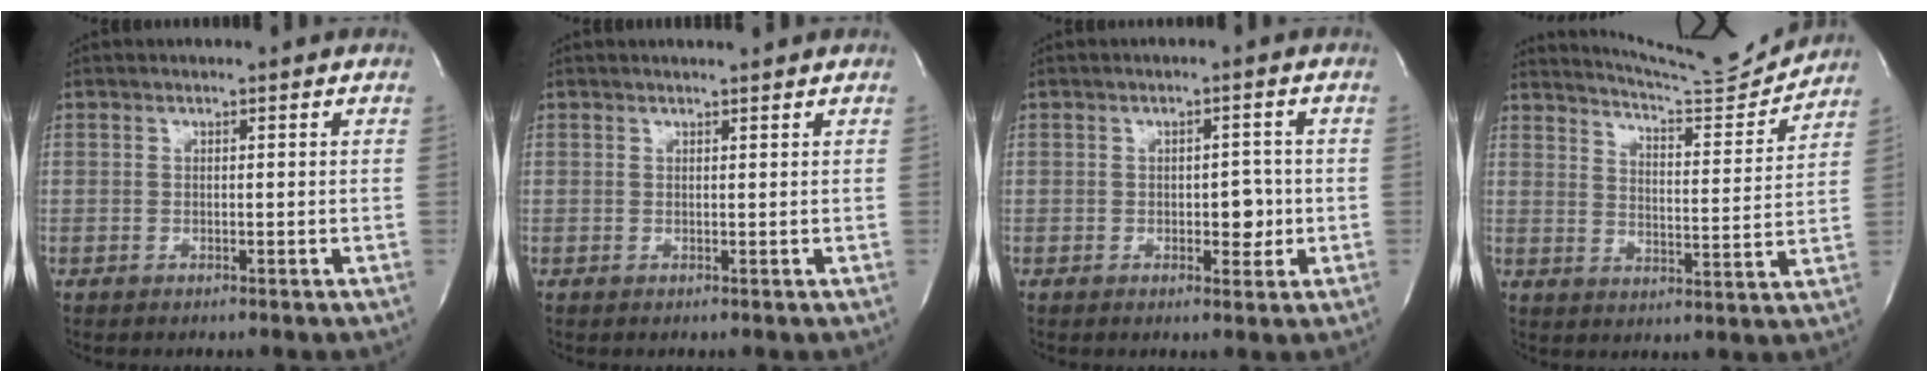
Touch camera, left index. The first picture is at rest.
{"total": 1.5, "force": [1.4, -0.2, 0.3], "torque": [-0.007, 0.001, 0.021]}
{"total": 3.2, "force": [-0.5, 1.7, 2.7], "torque": [-0.032, -0.001, -0.004]}
{"total": 12.1, "force": [11.9, -1.2, 1.3], "torque": [-0.028, -0.041, 0.172]}